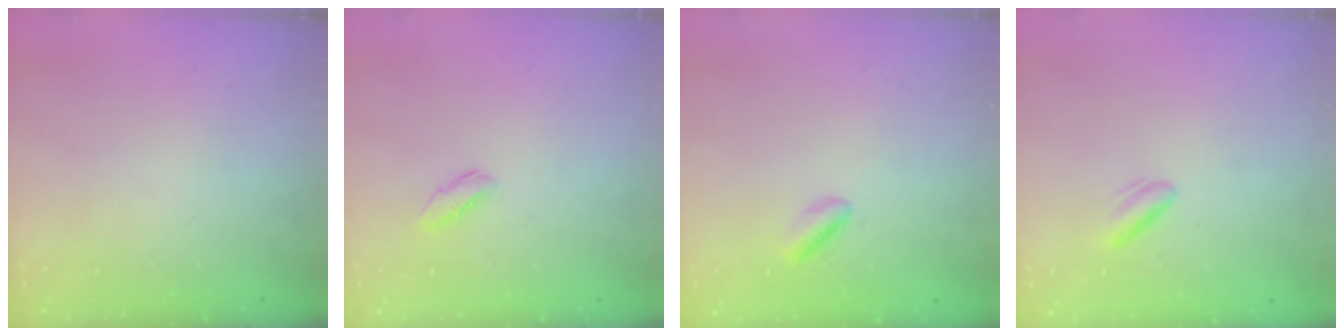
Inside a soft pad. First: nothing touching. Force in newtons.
{"total": 2.2, "press": 2.1, "slide": 0.7}
{"total": 2.0, "press": 1.7, "slide": 1.1}
{"total": 3.0, "press": 2.7, "slide": 1.3}